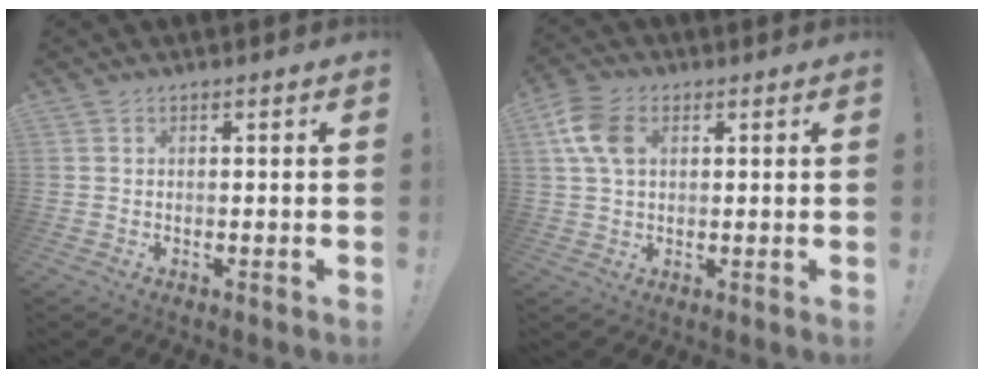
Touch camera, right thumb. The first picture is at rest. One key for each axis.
{"total": 9.3, "fx": 2.6, "fy": 6.4, "fz": 6.3, "tx": -0.124, "ty": 0.003, "tz": 0.048}